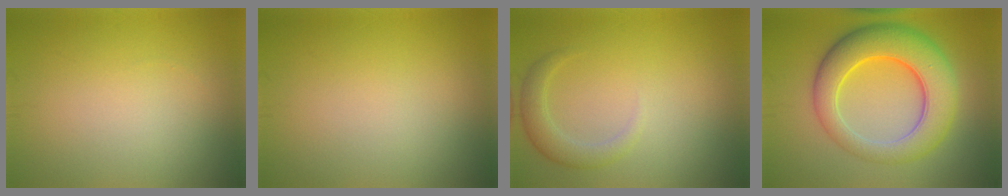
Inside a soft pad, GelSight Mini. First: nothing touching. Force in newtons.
{"total": 0.0}
{"total": 2.3, "press": 2.3, "slide": 0.2}
{"total": 9.0, "press": 9.0, "slide": 0.3}